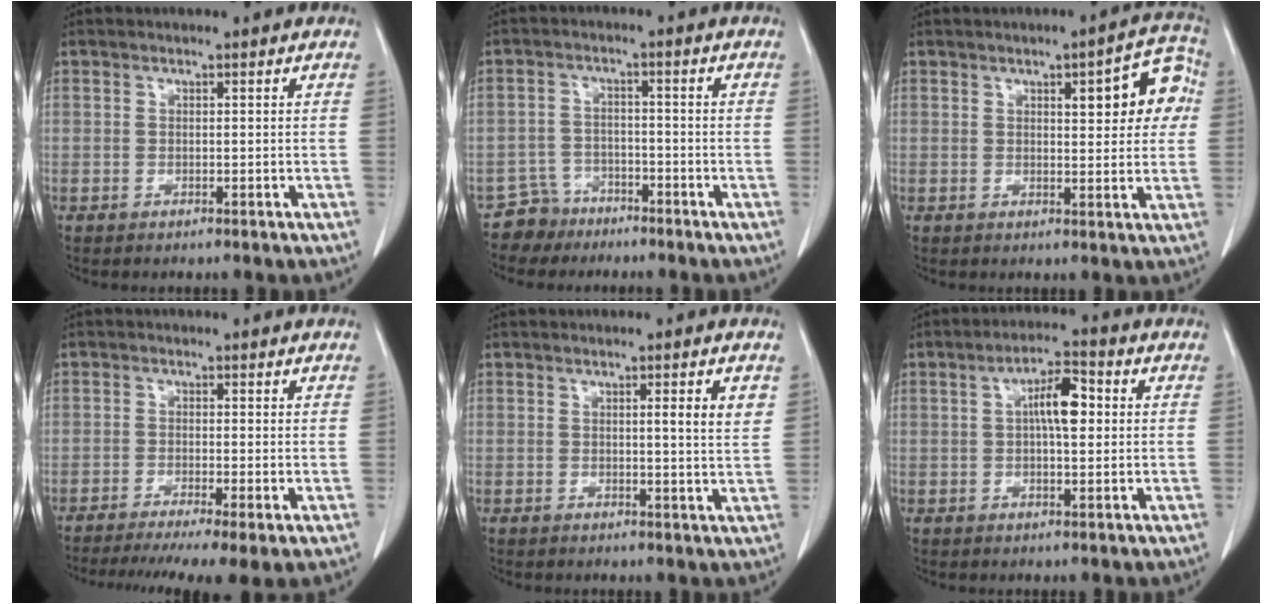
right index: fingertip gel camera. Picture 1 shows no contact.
{"total": 4.3, "force": [-3.4, 2.5, -0.8], "torque": [0.015, 0.005, -0.063]}
{"total": 8.8, "force": [2.4, 2.7, 8.0], "torque": [-0.090, 0.021, 0.025]}
{"total": 9.8, "force": [-6.9, 0.8, 6.9], "torque": [-0.104, -0.017, -0.110]}
{"total": 4.1, "force": [1.4, -0.1, 3.9], "torque": [-0.051, -0.006, 0.016]}
{"total": 6.4, "force": [1.0, 1.9, 6.0], "torque": [-0.108, 0.014, 0.016]}